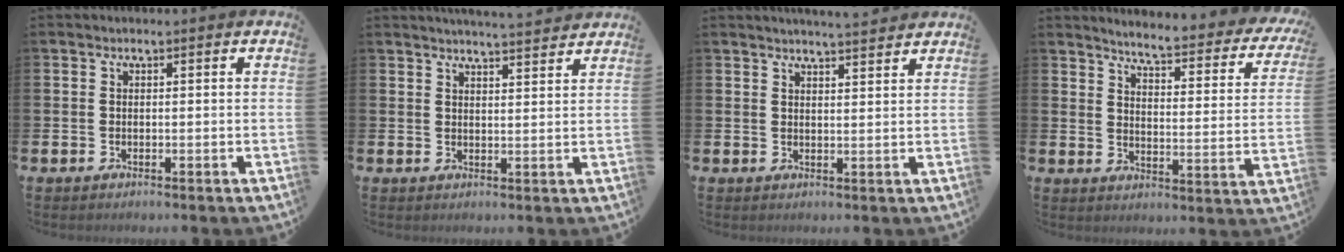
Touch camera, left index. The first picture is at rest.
{"total": 3.7, "force": [3.7, -0.4, 0.2], "torque": [-0.009, -0.022, 0.066]}
{"total": 3.2, "force": [3.2, -0.3, 0.2], "torque": [-0.008, -0.018, 0.058]}
{"total": 4.8, "force": [4.6, 0.1, 1.4], "torque": [-0.045, -0.046, 0.071]}